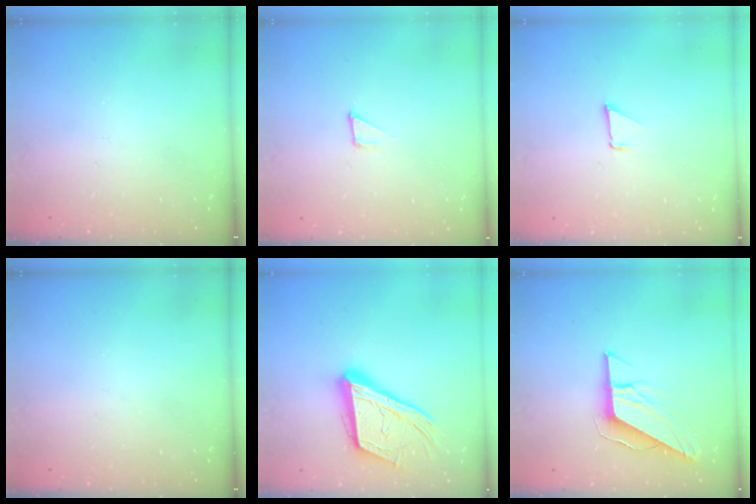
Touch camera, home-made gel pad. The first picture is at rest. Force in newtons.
{"total": 1.2, "press": 1.2, "slide": 0.0}
{"total": 0.7, "press": 0.7, "slide": 0.1}
{"total": 0.0}
{"total": 19.1, "press": 18.9, "slide": 2.6}
{"total": 9.2, "press": 9.2, "slide": 0.6}